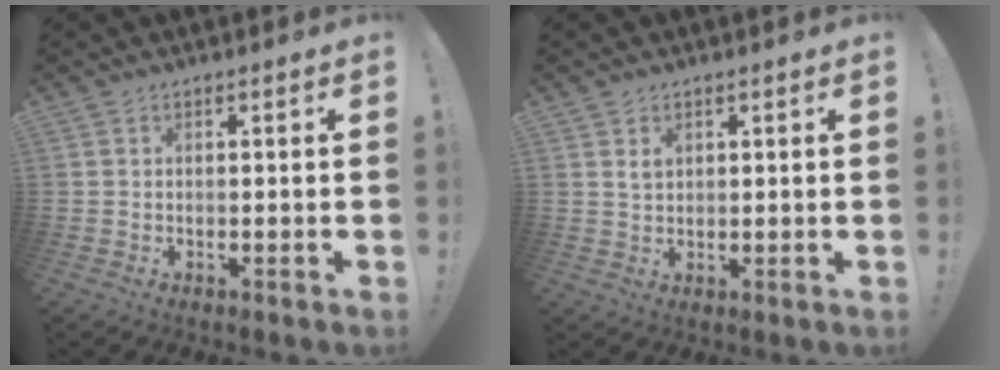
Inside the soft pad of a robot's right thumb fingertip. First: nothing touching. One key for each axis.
{"total": 2.2, "fx": 1.2, "fy": 1.3, "fz": 1.2, "tx": -0.012, "ty": -0.005, "tz": 0.019}